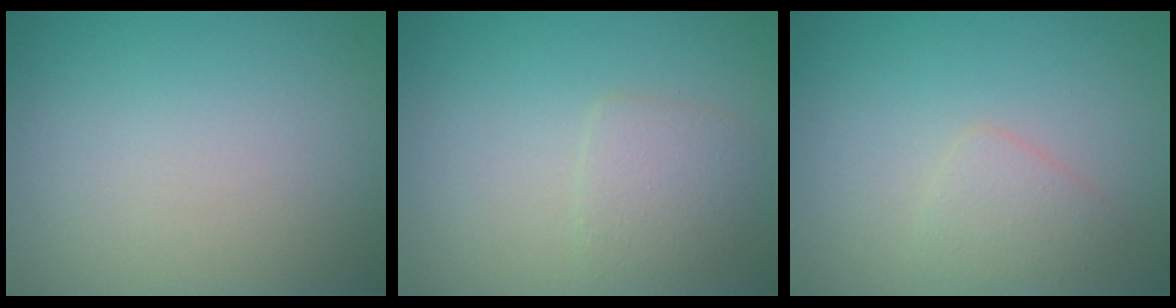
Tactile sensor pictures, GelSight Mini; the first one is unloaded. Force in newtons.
{"total": 1.9, "press": 1.9, "slide": 0.0}
{"total": 1.6, "press": 1.6, "slide": 0.1}